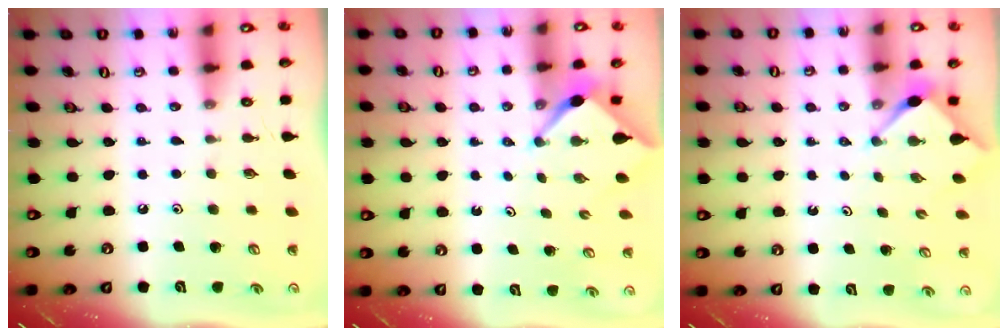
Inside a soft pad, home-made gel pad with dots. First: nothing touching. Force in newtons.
{"total": 2.5, "press": 2.4, "slide": 0.3}
{"total": 2.8, "press": 2.7, "slide": 0.3}